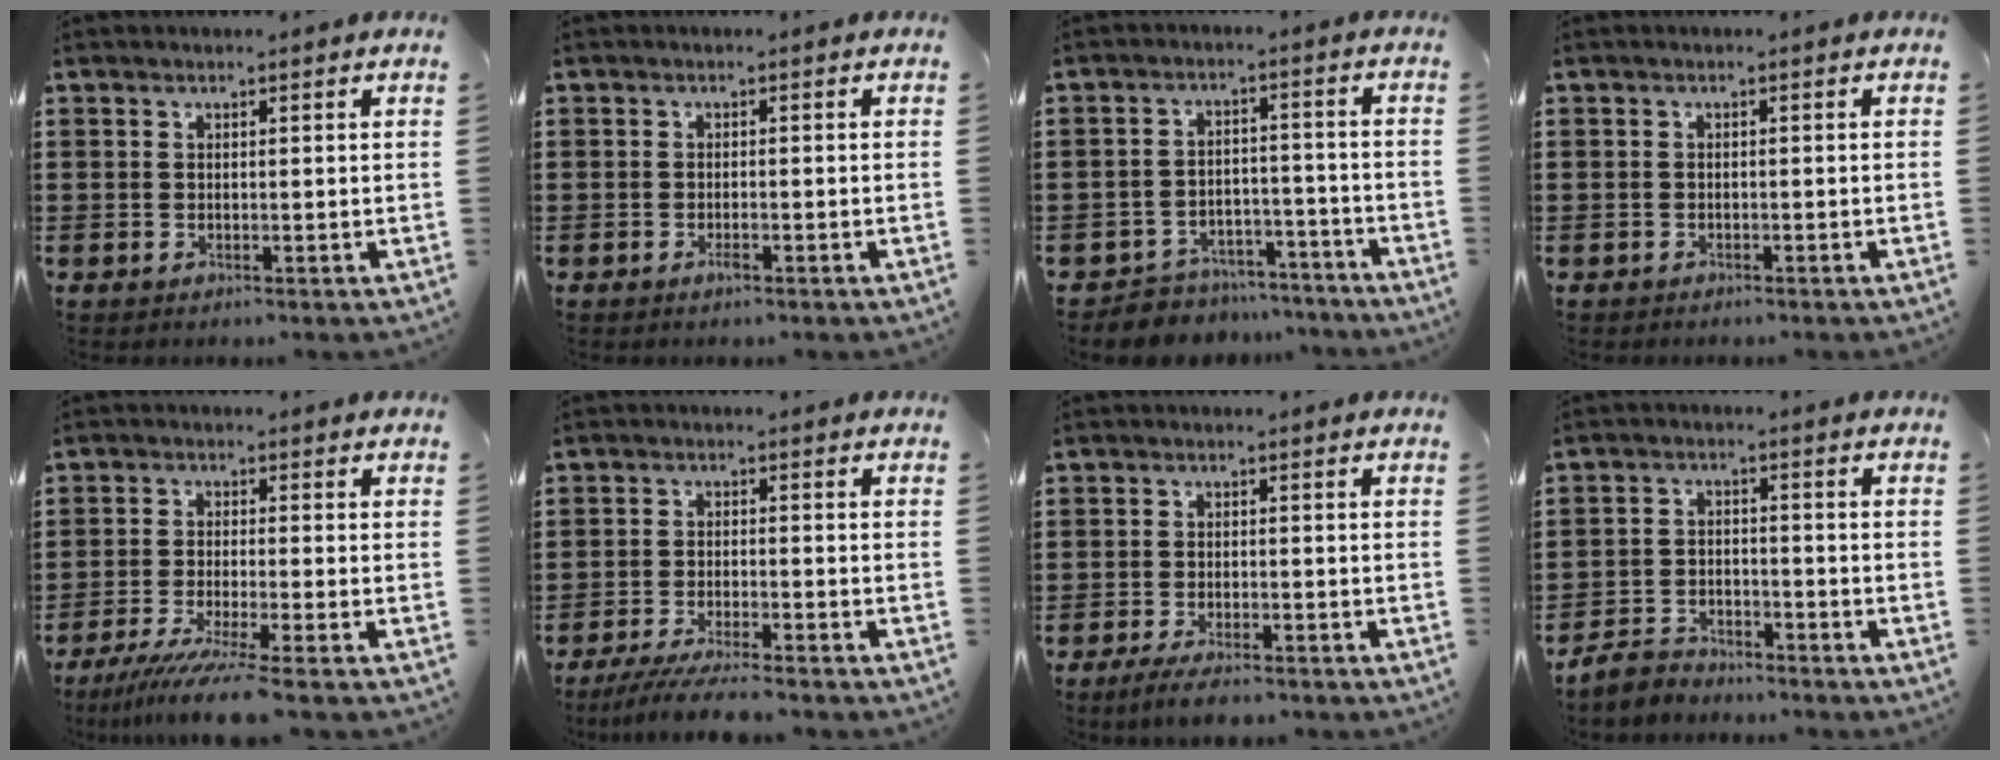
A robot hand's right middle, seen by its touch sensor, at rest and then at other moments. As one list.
[{"total": 1.0, "force": [-0.6, 0.2, 0.8], "torque": [-0.017, -0.004, -0.010]}, {"total": 5.6, "force": [-5.4, 1.2, 0.0], "torque": [-0.008, 0.017, -0.113]}, {"total": 0.6, "force": [-0.6, 0.3, -0.1], "torque": [0.001, 0.004, -0.014]}, {"total": 5.8, "force": [-4.5, -0.5, 3.5], "torque": [-0.077, -0.025, -0.087]}, {"total": 4.6, "force": [-4.2, 0.0, 1.9], "torque": [-0.044, -0.014, -0.083]}, {"total": 2.9, "force": [-2.7, 0.3, 1.0], "torque": [-0.026, 0.001, -0.056]}, {"total": 3.8, "force": [-3.7, 0.9, 0.4], "torque": [-0.026, 0.003, -0.082]}]